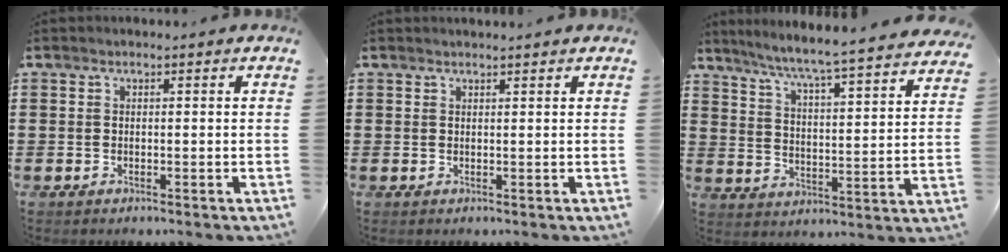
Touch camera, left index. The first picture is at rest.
{"total": 0.9, "force": [0.8, -0.1, 0.2], "torque": [-0.006, -0.002, 0.017]}
{"total": 5.9, "force": [5.3, -1.1, 2.2], "torque": [-0.067, -0.048, 0.081]}